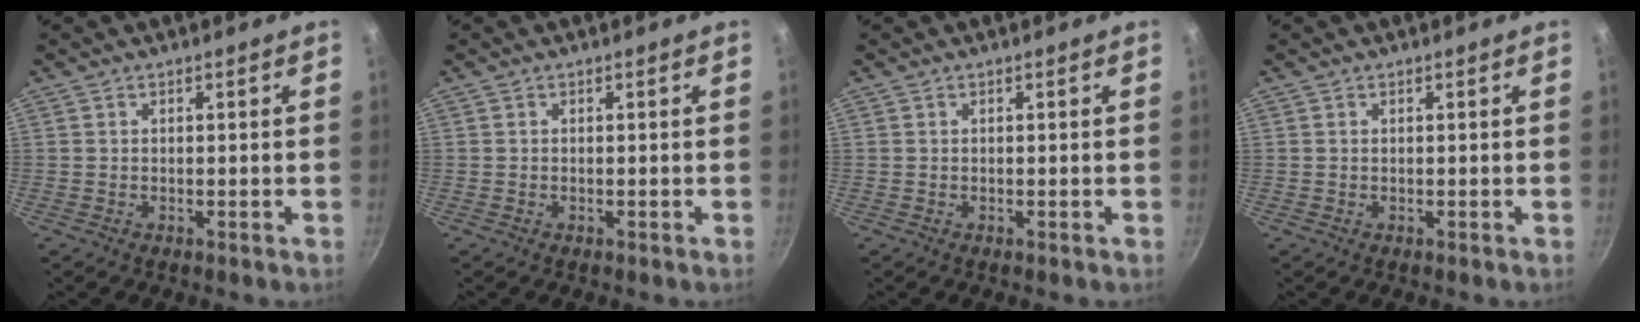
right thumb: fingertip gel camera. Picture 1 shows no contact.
{"total": 0.0}
{"total": 0.0}
{"total": 0.0}